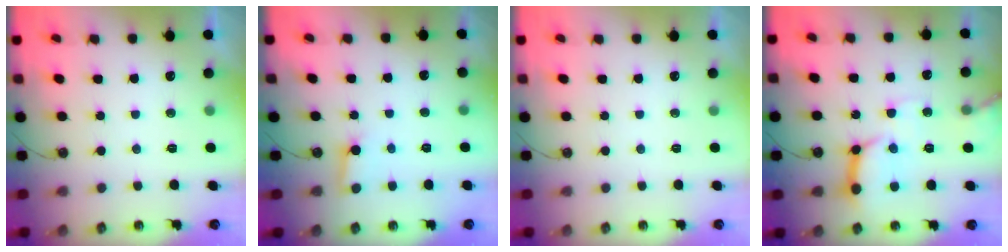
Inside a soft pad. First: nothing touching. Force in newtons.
{"total": 2.9, "press": 2.9, "slide": 0.2}
{"total": 0.0}
{"total": 13.6, "press": 13.5, "slide": 1.8}